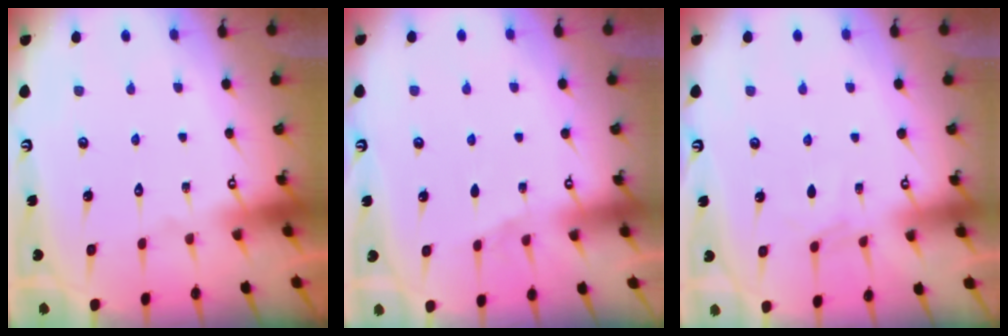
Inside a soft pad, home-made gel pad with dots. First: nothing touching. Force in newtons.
{"total": 1.8, "press": 1.3, "slide": 1.2}
{"total": 4.0, "press": 3.9, "slide": 0.5}